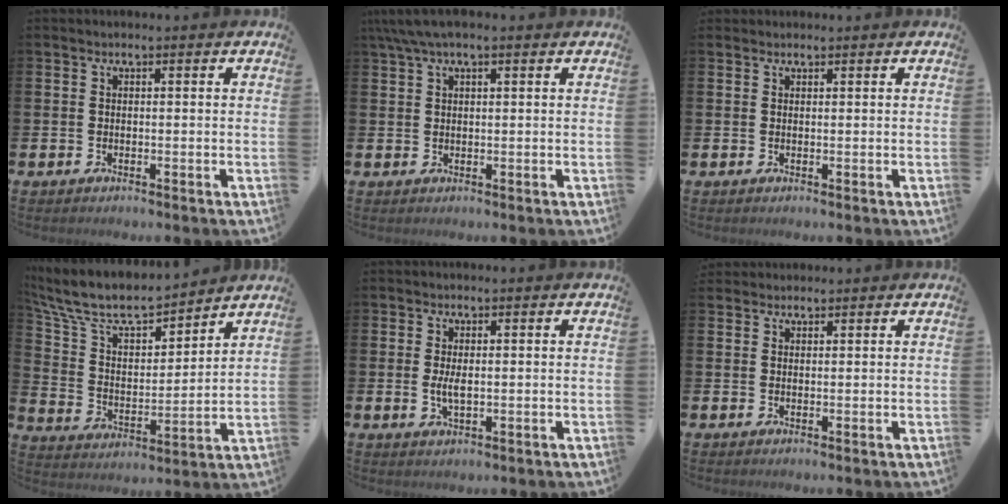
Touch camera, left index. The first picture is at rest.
{"total": 3.1, "force": [2.1, 0.8, 2.1], "torque": [-0.052, 0.006, 0.040]}
{"total": 0.9, "force": [0.8, 0.3, -0.1], "torque": [0.009, 0.000, 0.014]}
{"total": 9.3, "force": [8.5, 2.4, 3.0], "torque": [-0.108, -0.058, 0.148]}
{"total": 2.4, "force": [0.1, 0.9, 2.2], "torque": [-0.033, -0.002, -0.001]}
{"total": 1.7, "force": [1.6, 0.6, -0.2], "torque": [0.008, -0.001, 0.029]}